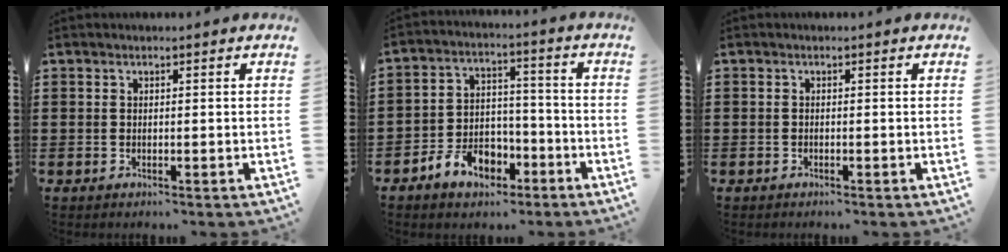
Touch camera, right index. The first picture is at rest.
{"total": 6.7, "force": [-4.2, 4.5, 2.7], "torque": [-0.057, 0.025, -0.078]}
{"total": 0.0}